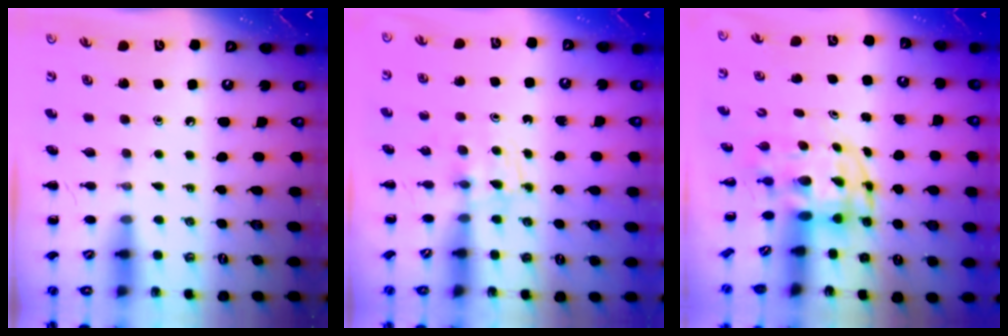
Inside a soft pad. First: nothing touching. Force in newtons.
{"total": 2.8, "press": 2.5, "slide": 1.4}
{"total": 3.8, "press": 3.7, "slide": 0.8}